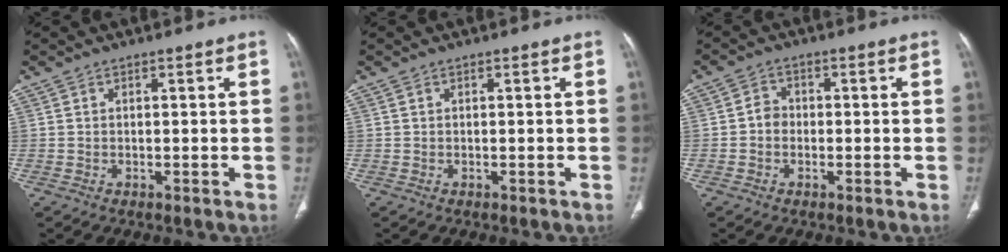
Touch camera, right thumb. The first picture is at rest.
{"total": 0.0}
{"total": 2.8, "force": [-0.5, 2.5, 1.3], "torque": [-0.011, 0.011, -0.015]}